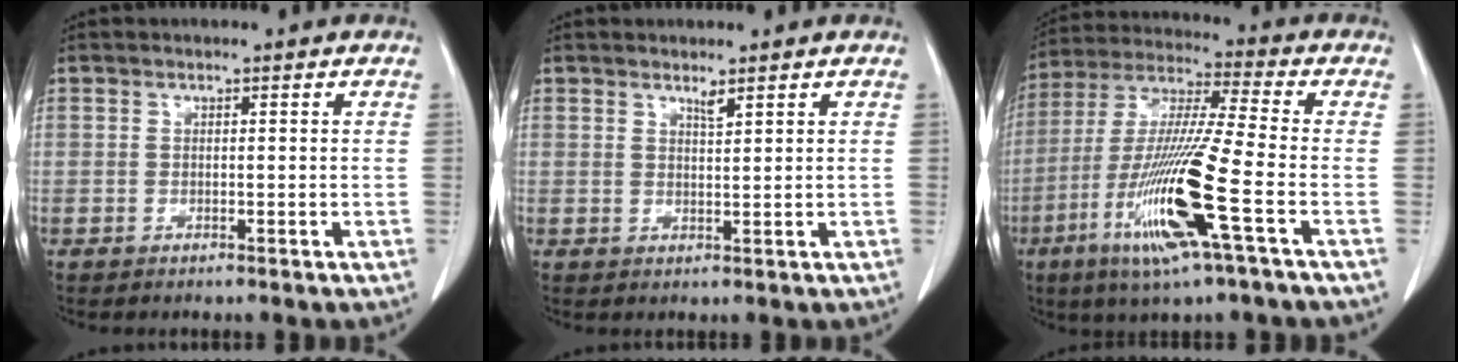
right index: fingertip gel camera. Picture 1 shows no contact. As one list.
[{"total": 1.4, "force": [1.1, 0.0, 0.8], "torque": [-0.016, -0.006, 0.021]}, {"total": 16.6, "force": [-6.1, -0.3, 15.5], "torque": [-0.323, -0.022, -0.118]}]